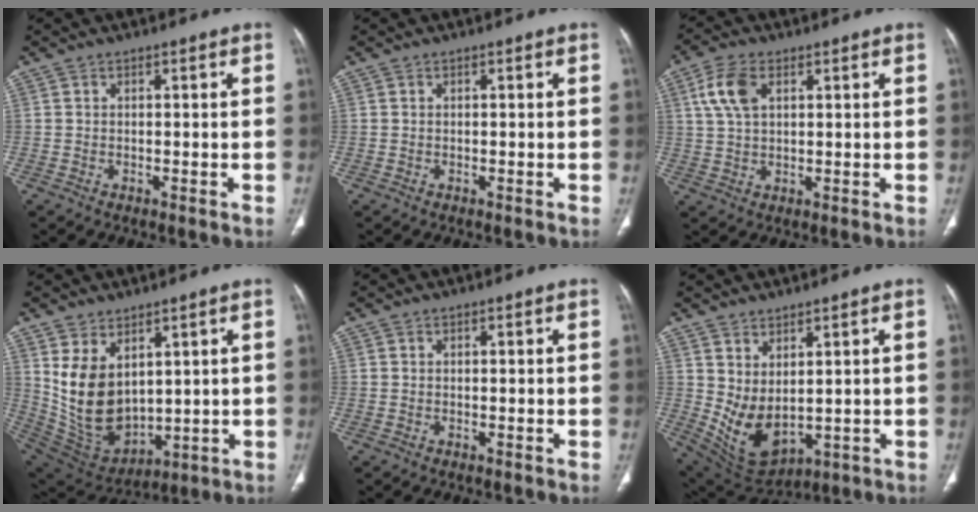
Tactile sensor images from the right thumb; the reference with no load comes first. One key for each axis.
{"total": 0.0}
{"total": 6.7, "fx": 2.6, "fy": 3.8, "fz": 4.9, "tx": -0.103, "ty": 0.002, "tz": 0.054}
{"total": 13.5, "fx": 4.1, "fy": 8.6, "fz": 9.5, "tx": -0.155, "ty": -0.026, "tz": 0.115}
{"total": 0.0}
{"total": 9.0, "fx": 2.1, "fy": 5.0, "fz": 7.2, "tx": -0.124, "ty": -0.029, "tz": 0.070}